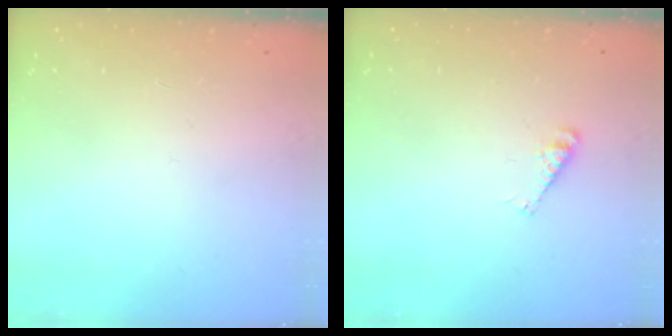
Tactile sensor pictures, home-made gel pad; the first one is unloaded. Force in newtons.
{"total": 4.1, "press": 4.0, "slide": 0.6}